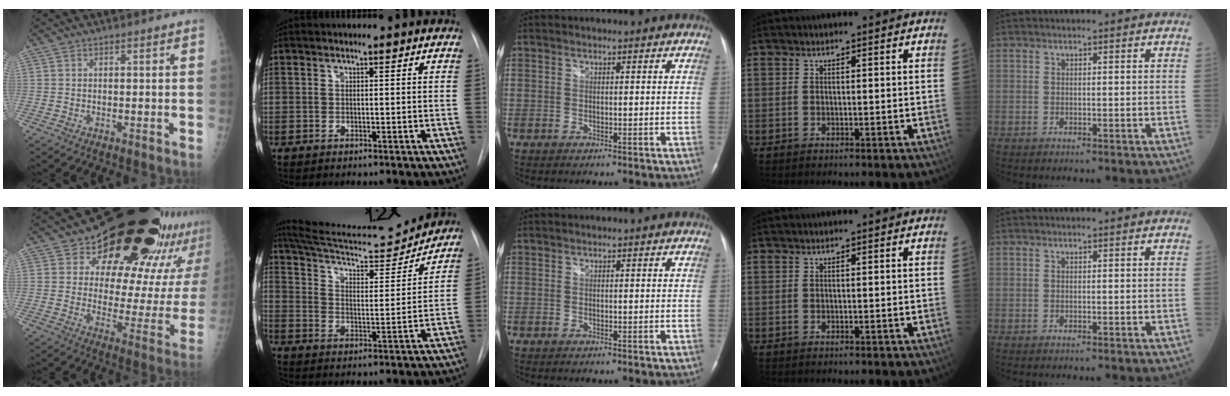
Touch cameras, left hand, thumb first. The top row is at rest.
{"thumb": {"total": 28.9, "force": [20.6, 12.2, 16.1], "torque": [-0.189, -0.108, 0.269]}, "index": {"total": 18.8, "force": [18.1, 1.3, 5.1], "torque": [-0.086, -0.027, 0.269]}}